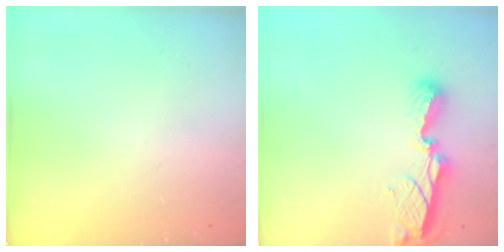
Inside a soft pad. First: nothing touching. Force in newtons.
{"total": 8.5, "press": 8.4, "slide": 1.2}